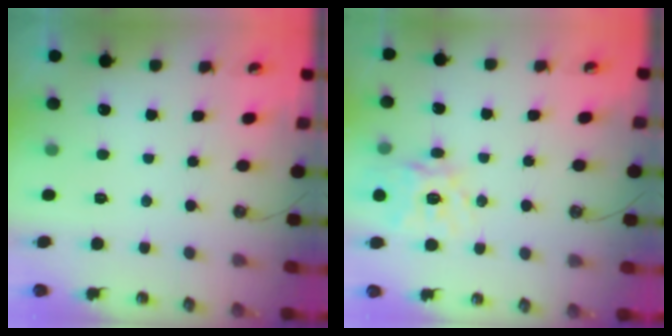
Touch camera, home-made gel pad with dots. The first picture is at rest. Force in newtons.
{"total": 15.8, "press": 15.7, "slide": 1.9}